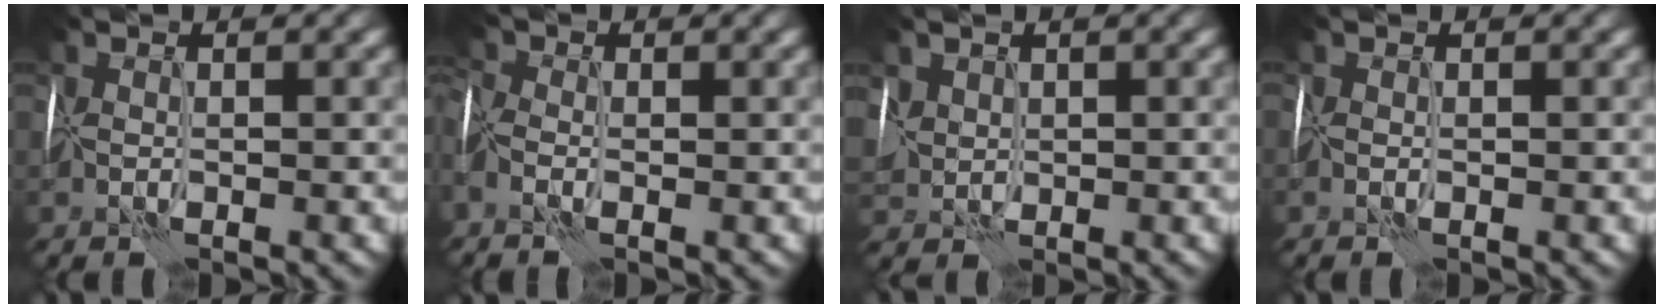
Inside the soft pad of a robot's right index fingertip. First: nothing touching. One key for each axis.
{"total": 3.7, "fx": -0.5, "fy": 2.4, "fz": 2.7, "tx": -0.069, "ty": 0.011, "tz": -0.020}
{"total": 1.7, "fx": 0.8, "fy": 1.4, "fz": 0.6, "tx": -0.024, "ty": 0.003, "tz": 0.018}
{"total": 0.0}